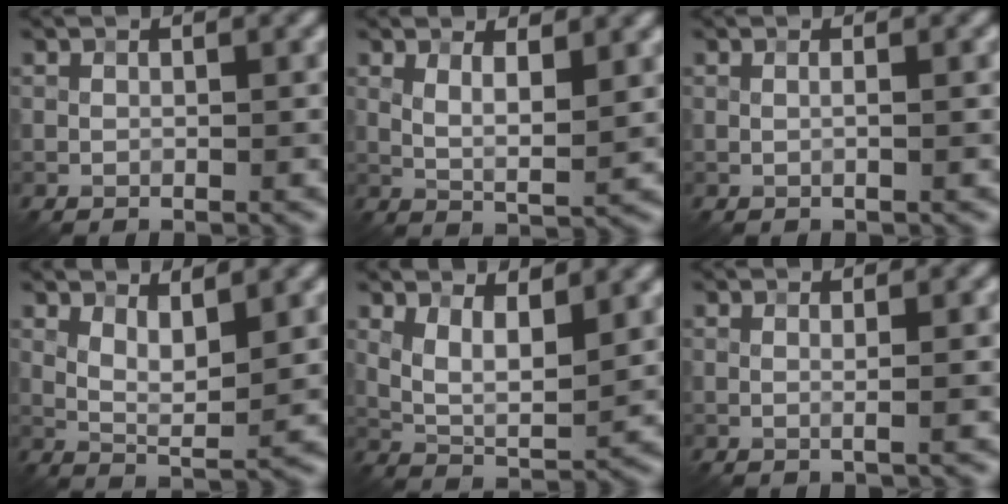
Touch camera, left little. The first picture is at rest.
{"total": 3.4, "force": [1.5, 1.0, 2.9], "torque": [-0.056, -0.007, 0.027]}
{"total": 0.9, "force": [0.1, 0.2, 0.9], "torque": [-0.011, -0.001, -0.005]}
{"total": 3.5, "force": [1.5, 1.0, 3.0], "torque": [-0.060, -0.009, 0.028]}
{"total": 4.6, "force": [2.1, 2.0, 3.7], "torque": [-0.074, -0.008, 0.041]}
{"total": 1.2, "force": [0.0, 0.3, 1.2], "torque": [-0.018, 0.003, -0.006]}